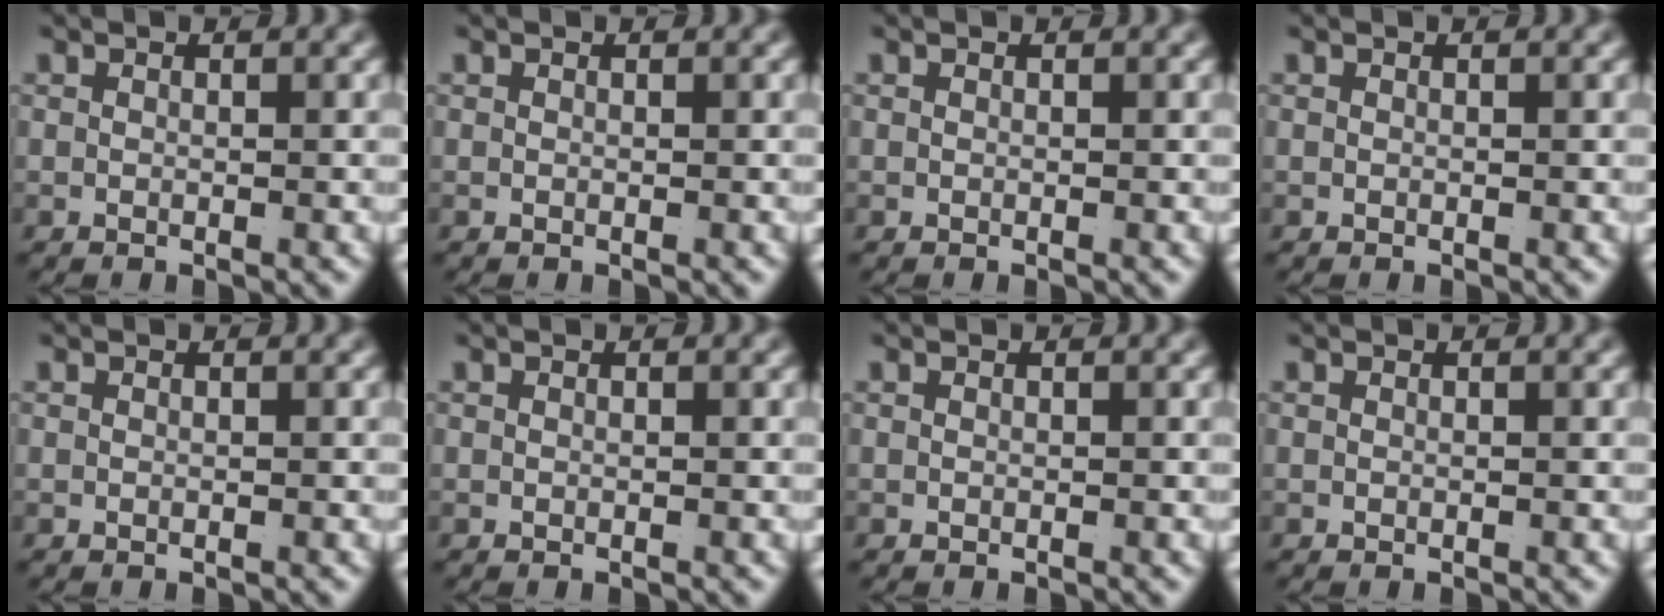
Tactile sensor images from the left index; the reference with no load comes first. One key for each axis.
{"total": 0.0}
{"total": 0.0}
{"total": 0.0}
{"total": 0.0}
{"total": 0.0}
{"total": 0.0}
{"total": 0.0}